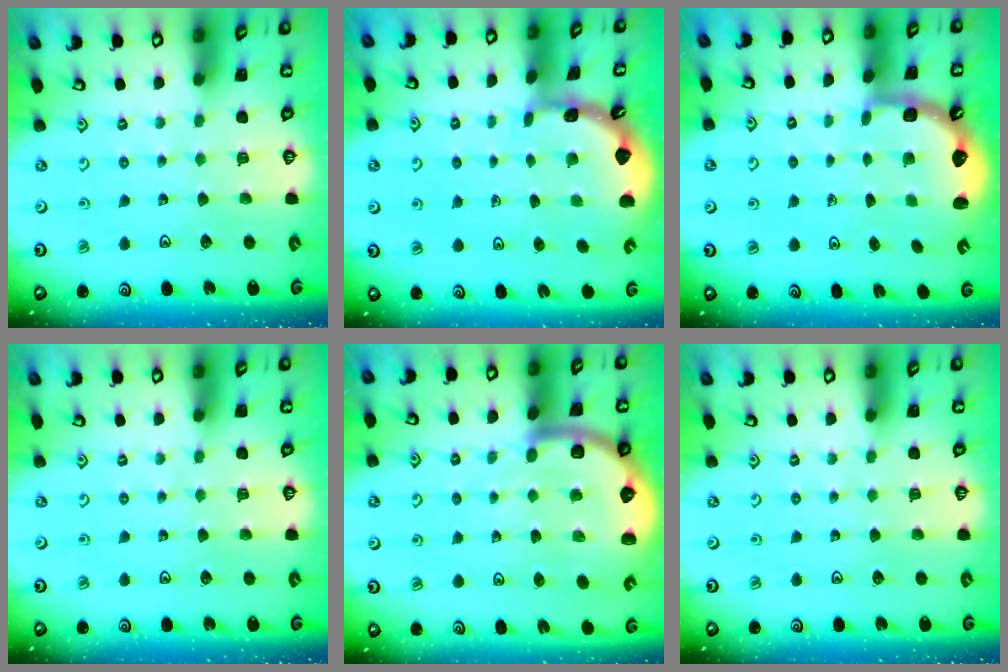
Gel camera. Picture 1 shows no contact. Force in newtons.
{"total": 1.8, "press": 1.8, "slide": 0.1}
{"total": 2.6, "press": 2.2, "slide": 1.4}
{"total": 0.0}
{"total": 8.2, "press": 7.9, "slide": 2.0}
{"total": 0.0}